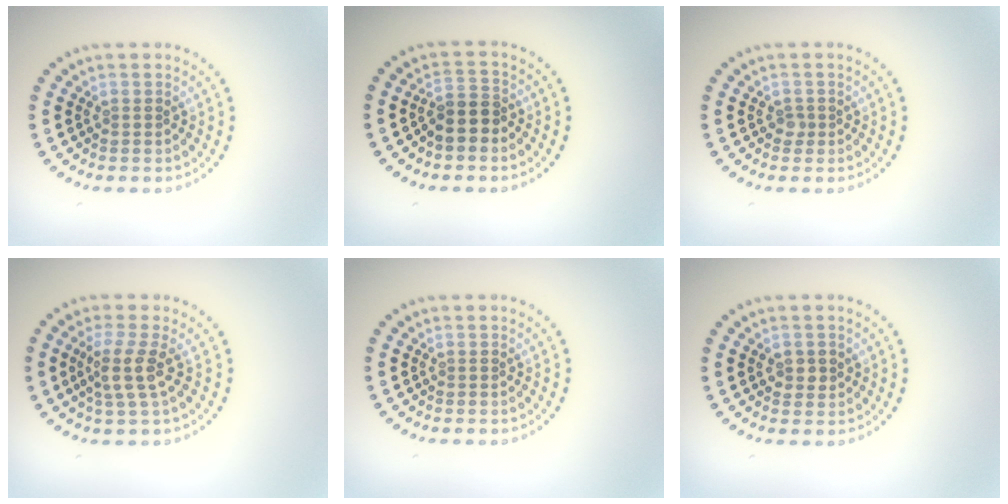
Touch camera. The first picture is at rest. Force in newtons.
{"total": 2.6, "press": 2.3, "slide": 1.2}
{"total": 0.8, "press": 0.6, "slide": 0.5}
{"total": 2.9, "press": 2.3, "slide": 1.8}
{"total": 0.0}
{"total": 1.6, "press": 1.6, "slide": 0.1}